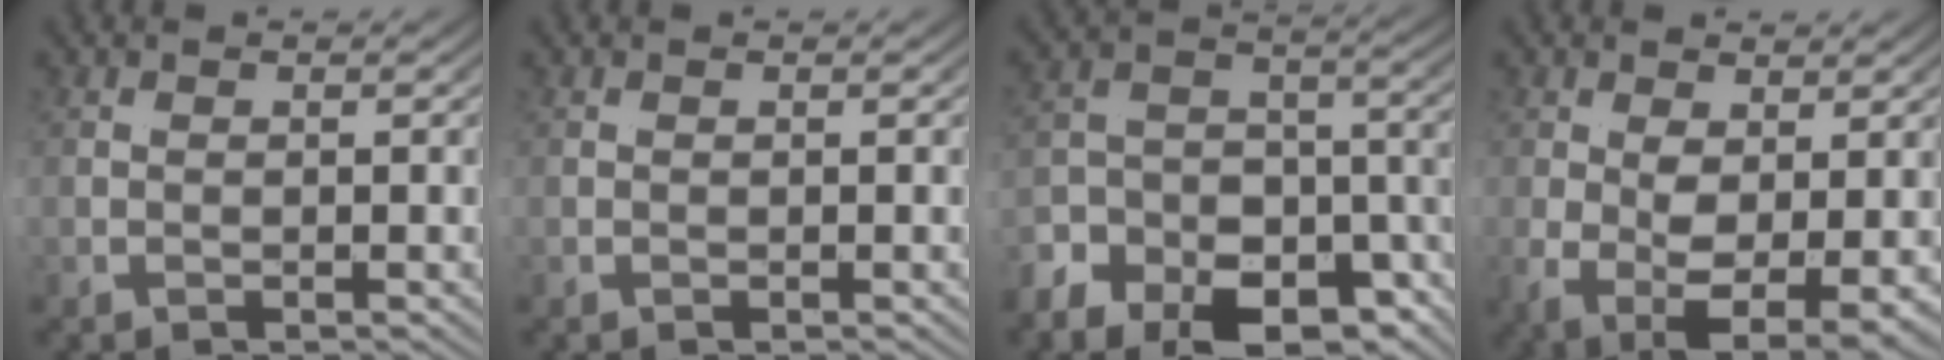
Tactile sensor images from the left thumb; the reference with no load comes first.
{"total": 0.0}
{"total": 7.8, "force": [-4.5, 3.7, 5.2], "torque": [-0.076, -0.003, -0.090]}
{"total": 4.3, "force": [-0.2, 1.6, 3.9], "torque": [-0.095, -0.021, 0.001]}